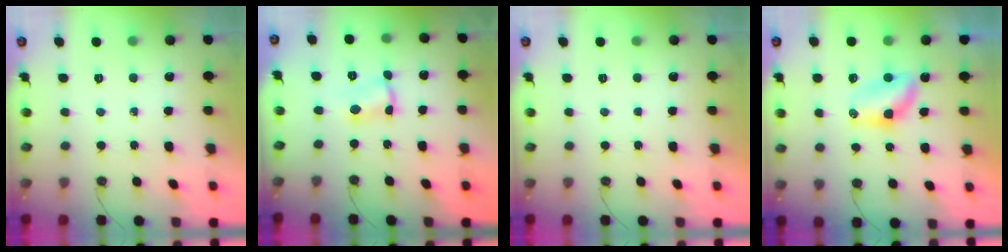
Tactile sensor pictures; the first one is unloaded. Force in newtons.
{"total": 2.3, "press": 2.3, "slide": 0.1}
{"total": 0.0}
{"total": 5.8, "press": 5.7, "slide": 0.7}